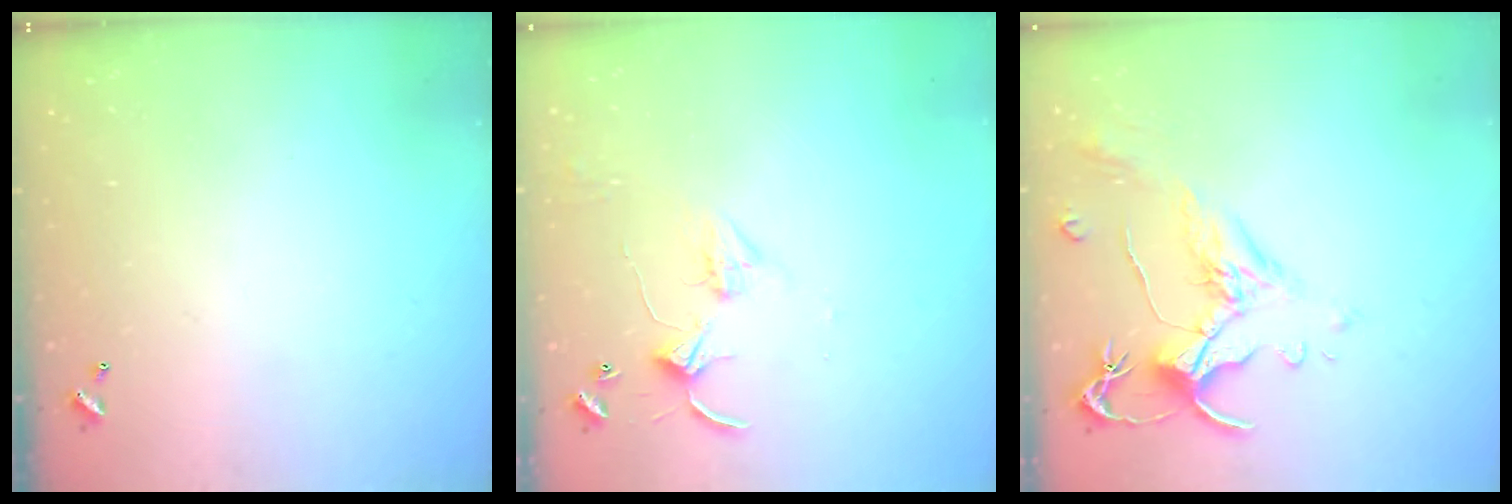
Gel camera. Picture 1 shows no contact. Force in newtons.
{"total": 2.8, "press": 2.8, "slide": 0.4}
{"total": 1.5, "press": 1.0, "slide": 1.1}